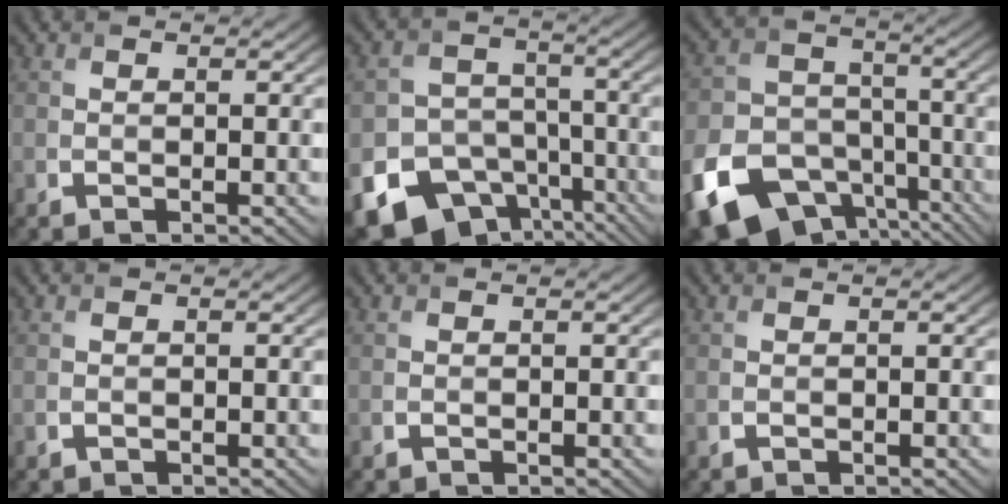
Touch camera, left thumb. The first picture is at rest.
{"total": 16.7, "force": [-9.7, 12.2, 6.0], "torque": [-0.149, -0.069, -0.145]}
{"total": 16.9, "force": [-9.3, 11.7, 7.9], "torque": [-0.214, -0.059, -0.137]}
{"total": 0.0}
{"total": 0.0}
{"total": 0.0}